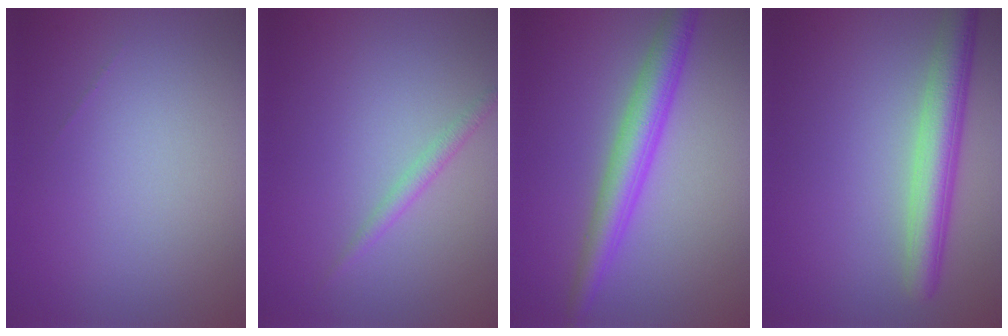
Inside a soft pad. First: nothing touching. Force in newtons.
{"total": 1.2, "press": 1.2, "slide": 0.0}
{"total": 4.2, "press": 4.2, "slide": 0.1}
{"total": 4.7, "press": 4.7, "slide": 0.3}